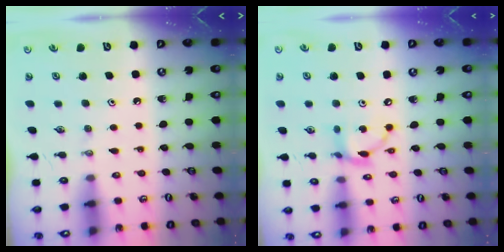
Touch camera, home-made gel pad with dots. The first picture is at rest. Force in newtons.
{"total": 10.2, "press": 10.2, "slide": 0.9}